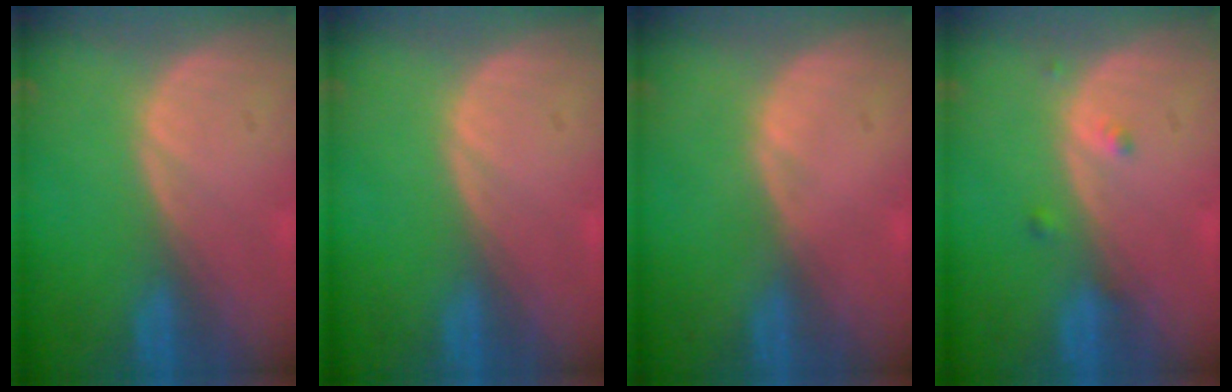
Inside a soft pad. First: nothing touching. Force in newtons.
{"total": 0.0}
{"total": 0.0}
{"total": 1.3, "press": 1.3, "slide": 0.0}